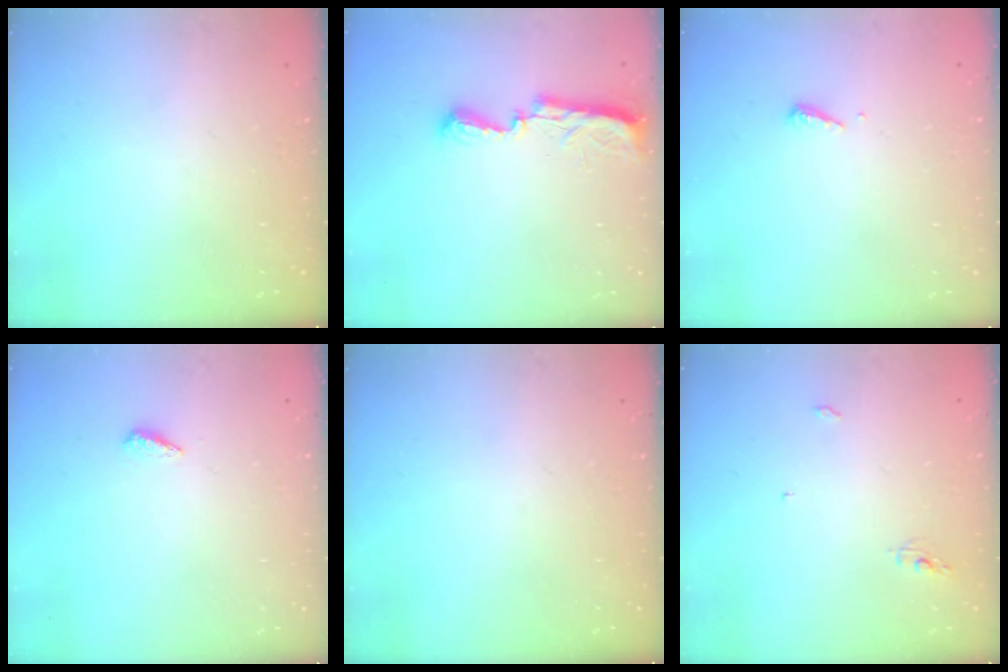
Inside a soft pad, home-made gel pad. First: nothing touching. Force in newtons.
{"total": 7.7, "press": 7.6, "slide": 0.7}
{"total": 4.8, "press": 4.8, "slide": 0.5}
{"total": 4.8, "press": 4.8, "slide": 0.4}
{"total": 0.0}
{"total": 3.4, "press": 3.4, "slide": 0.0}